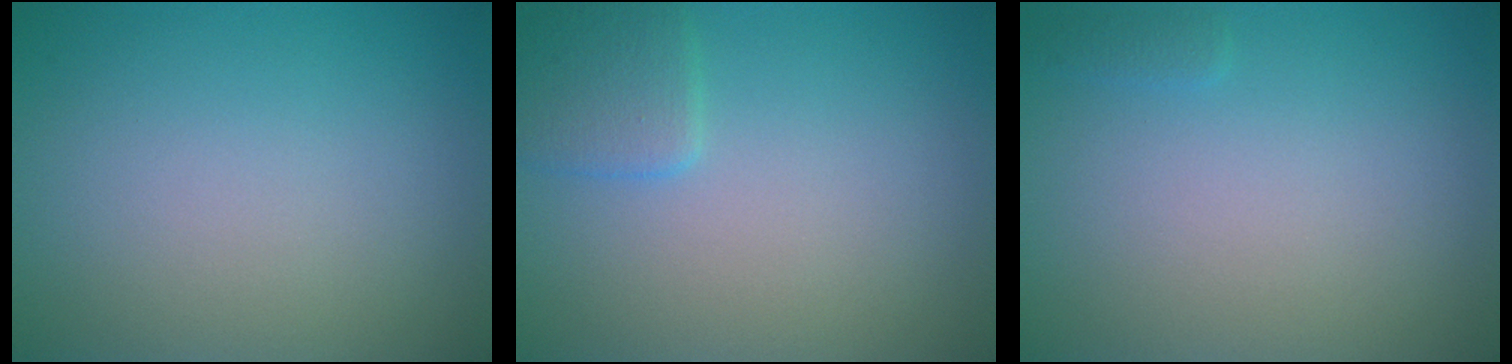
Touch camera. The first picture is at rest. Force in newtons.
{"total": 2.1, "press": 2.1, "slide": 0.1}
{"total": 0.5, "press": 0.5, "slide": 0.1}